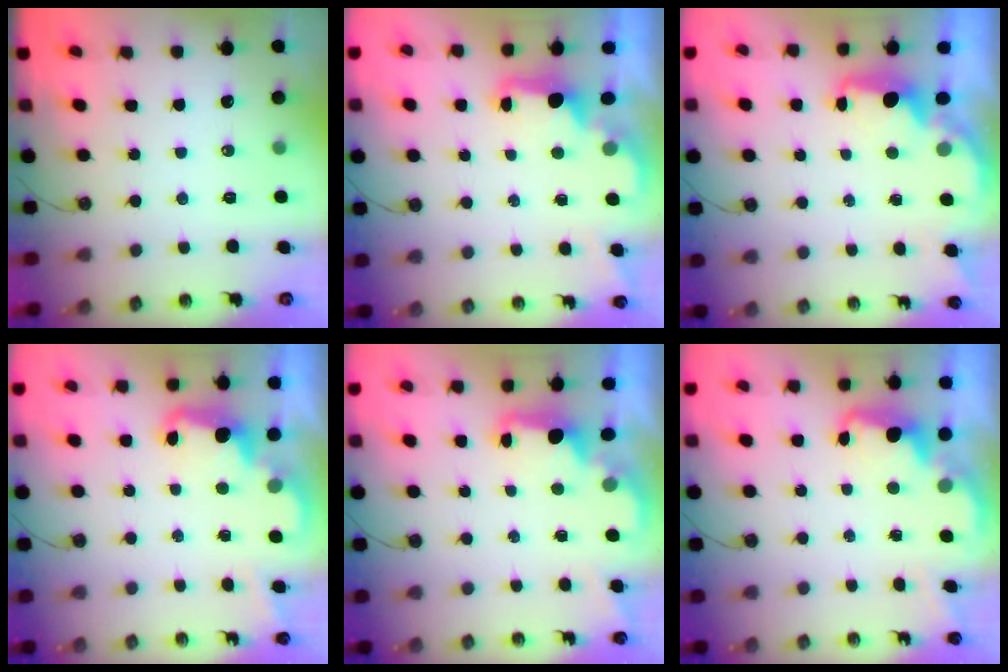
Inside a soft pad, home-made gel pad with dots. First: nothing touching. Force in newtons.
{"total": 2.3, "press": 2.2, "slide": 0.7}
{"total": 2.8, "press": 2.7, "slide": 0.9}
{"total": 3.3, "press": 3.2, "slide": 0.7}
{"total": 2.1, "press": 1.9, "slide": 0.8}
{"total": 2.6, "press": 2.5, "slide": 0.6}